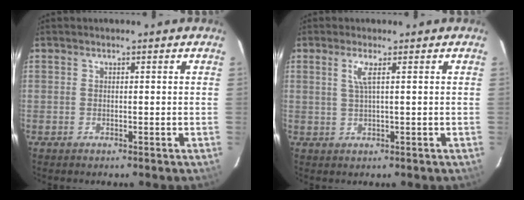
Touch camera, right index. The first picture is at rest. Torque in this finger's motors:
{"motor_torque": [0.15, 0.05, 0.07, 0.06]}